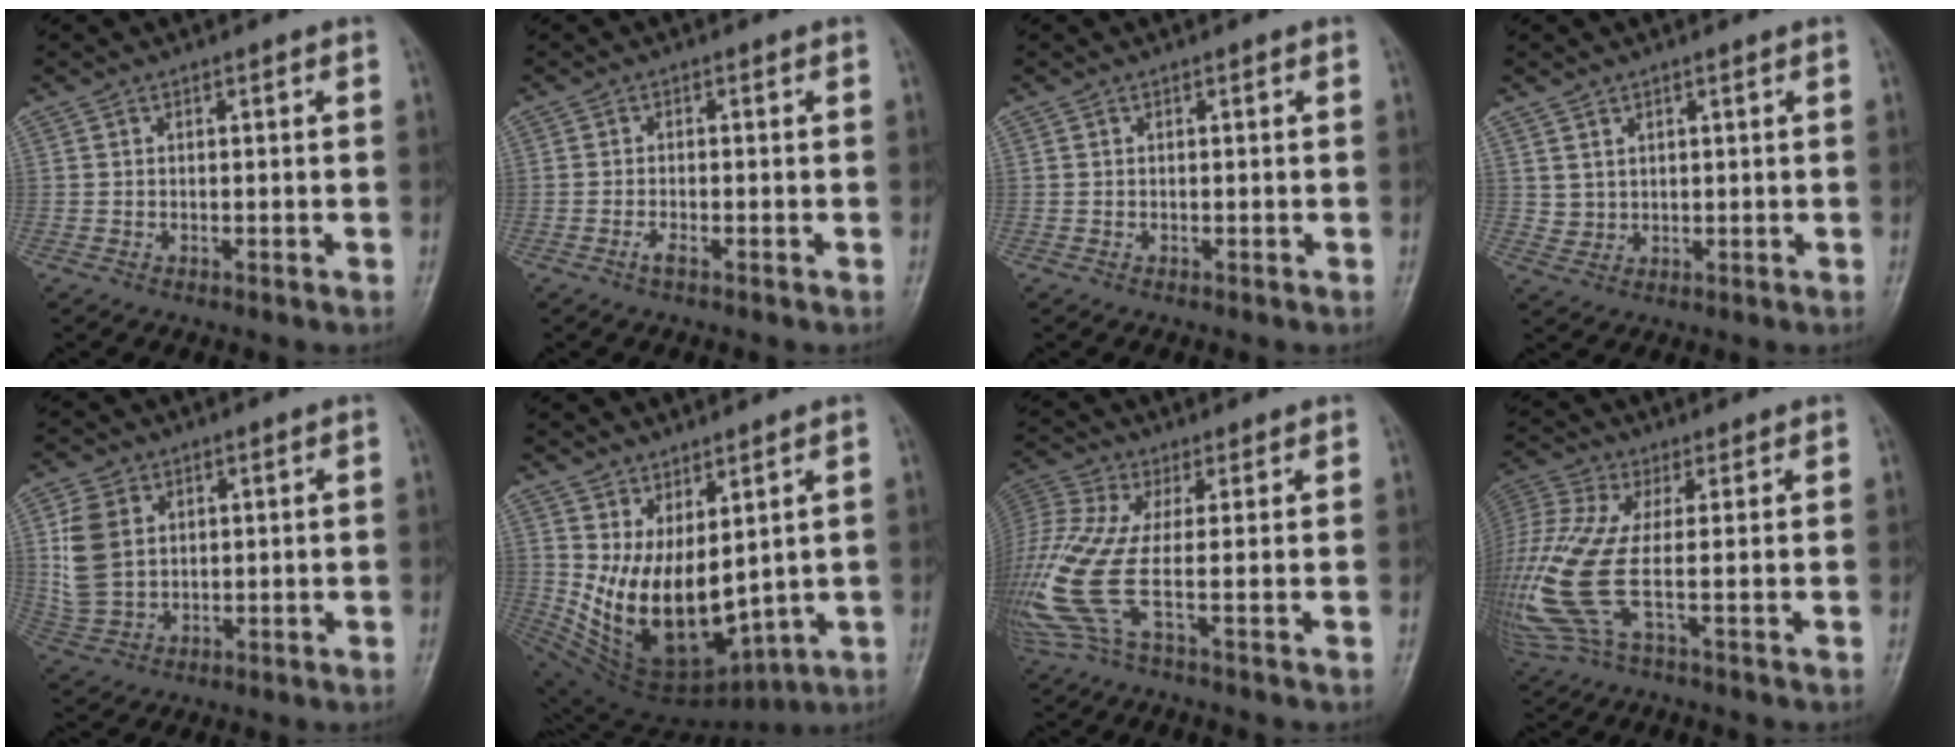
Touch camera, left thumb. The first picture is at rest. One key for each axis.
{"total": 1.4, "fx": -0.9, "fy": 0.2, "fz": 1.1, "tx": -0.024, "ty": 0.004, "tz": -0.017}
{"total": 0.0}
{"total": 2.5, "fx": 1.6, "fy": 1.9, "fz": 0.4, "tx": 0.008, "ty": -0.014, "tz": 0.031}
{"total": 8.9, "fx": 2.3, "fy": 6.4, "fz": 5.7, "tx": -0.106, "ty": -0.007, "tz": 0.053}
{"total": 15.7, "fx": 2.4, "fy": 8.0, "fz": 13.2, "tx": -0.214, "ty": -0.055, "tz": 0.079}
{"total": 12.6, "fx": -1.9, "fy": 2.2, "fz": 12.2, "tx": -0.323, "ty": 0.004, "tz": -0.048}
{"total": 14.7, "fx": -1.7, "fy": 3.8, "fz": 14.0, "tx": -0.371, "ty": -0.001, "tz": -0.038}